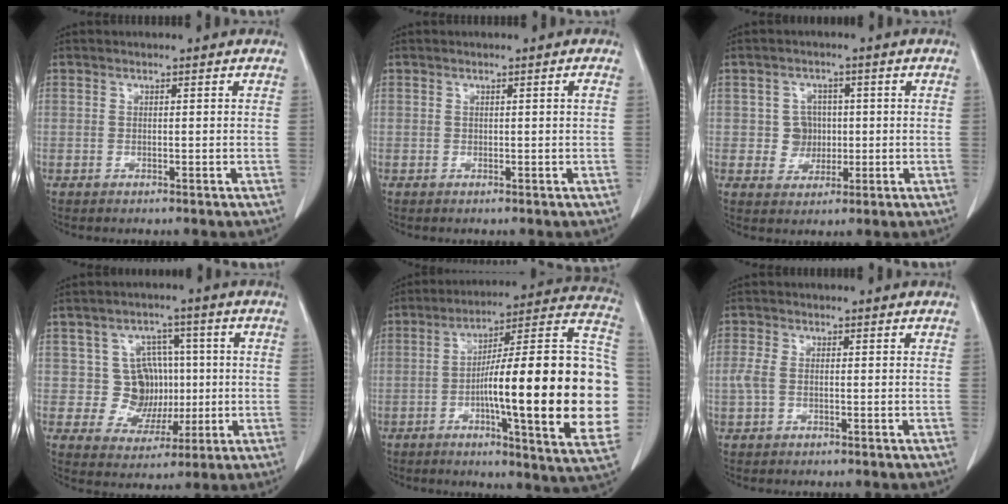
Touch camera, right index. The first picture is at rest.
{"total": 0.6, "force": [0.1, -0.1, 0.5], "torque": [-0.008, 0.000, 0.003]}
{"total": 4.0, "force": [0.1, 3.9, 0.9], "torque": [-0.007, 0.010, 0.007]}
{"total": 7.7, "force": [0.6, 7.2, 2.7], "torque": [-0.032, 0.025, 0.021]}
{"total": 29.4, "force": [-3.3, 2.9, 29.1], "torque": [-0.331, 0.022, -0.058]}
{"total": 2.4, "force": [-0.3, 1.4, 1.9], "torque": [-0.058, 0.006, -0.008]}